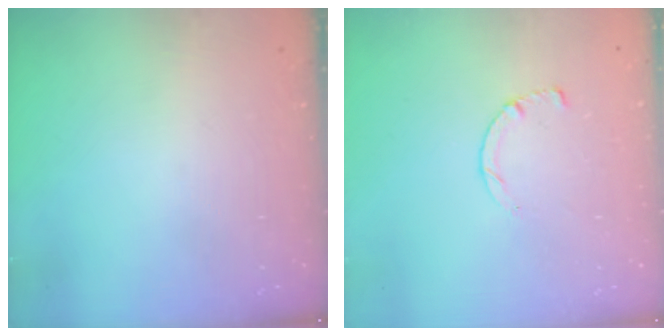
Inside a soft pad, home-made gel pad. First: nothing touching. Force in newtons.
{"total": 2.5, "press": 2.5, "slide": 0.3}